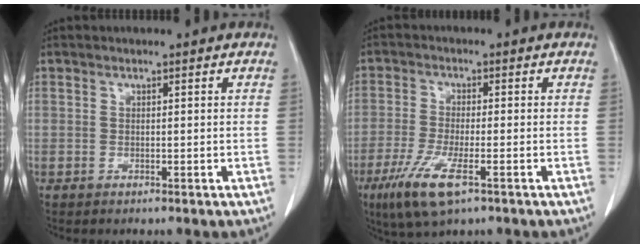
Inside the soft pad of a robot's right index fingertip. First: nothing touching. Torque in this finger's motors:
{"motor_torque": [0.76, -0.61, 0.49, 0.17]}